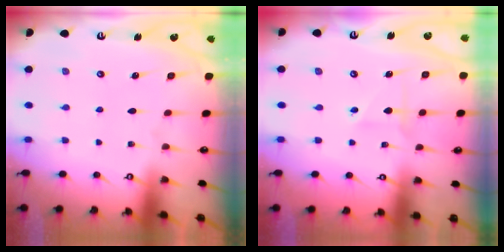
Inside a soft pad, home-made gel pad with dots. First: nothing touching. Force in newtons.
{"total": 3.4, "press": 3.4, "slide": 0.4}